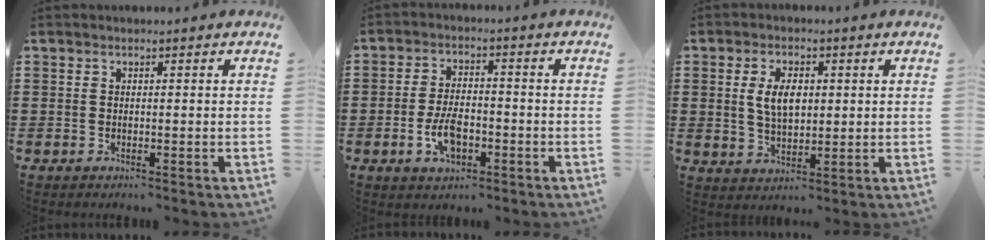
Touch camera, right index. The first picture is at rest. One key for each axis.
{"total": 6.0, "fx": -2.1, "fy": 3.1, "fz": 4.7, "tx": -0.105, "ty": 0.000, "tz": -0.042}
{"total": 5.4, "fx": 0.8, "fy": 2.9, "fz": 4.5, "tx": -0.085, "ty": 0.009, "tz": 0.010}